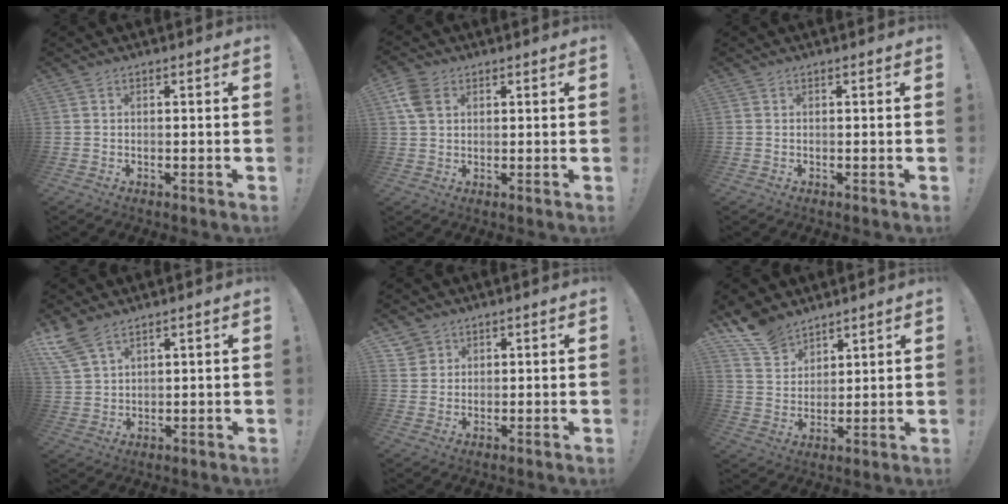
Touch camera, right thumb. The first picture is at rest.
{"total": 6.8, "force": [2.8, 4.7, 4.1], "torque": [-0.081, 0.001, 0.057]}
{"total": 0.0}
{"total": 8.2, "force": [6.3, 3.3, 4.1], "torque": [-0.089, -0.024, 0.126]}
{"total": 3.4, "force": [2.3, 2.5, 0.3], "torque": [-0.003, -0.013, 0.043]}
{"total": 11.1, "force": [9.0, 5.9, 2.8], "torque": [-0.066, -0.061, 0.179]}